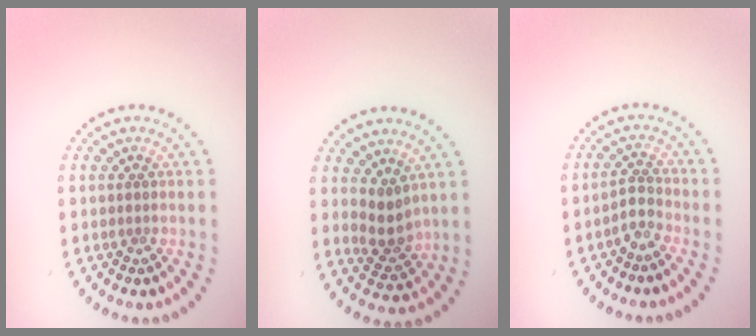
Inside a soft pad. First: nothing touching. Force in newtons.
{"total": 2.7, "press": 2.4, "slide": 1.3}
{"total": 1.7, "press": 1.2, "slide": 1.2}